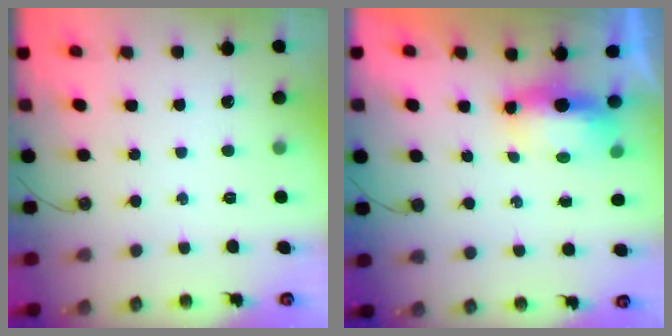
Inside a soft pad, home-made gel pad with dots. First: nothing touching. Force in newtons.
{"total": 7.0, "press": 6.6, "slide": 2.2}